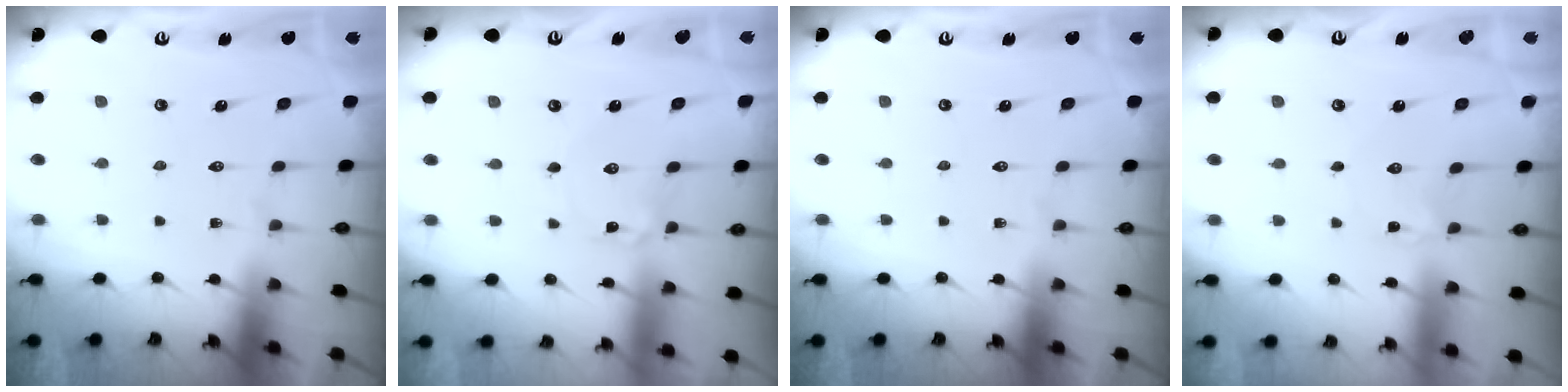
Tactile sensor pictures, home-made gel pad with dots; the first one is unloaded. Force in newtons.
{"total": 1.6, "press": 1.6, "slide": 0.1}
{"total": 0.0}
{"total": 0.9, "press": 0.9, "slide": 0.1}